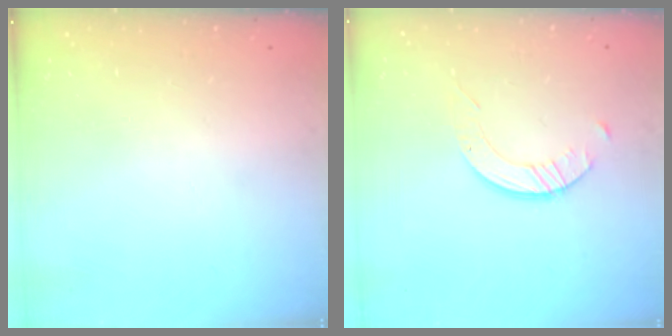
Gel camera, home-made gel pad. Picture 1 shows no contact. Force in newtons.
{"total": 2.4, "press": 2.4, "slide": 0.3}